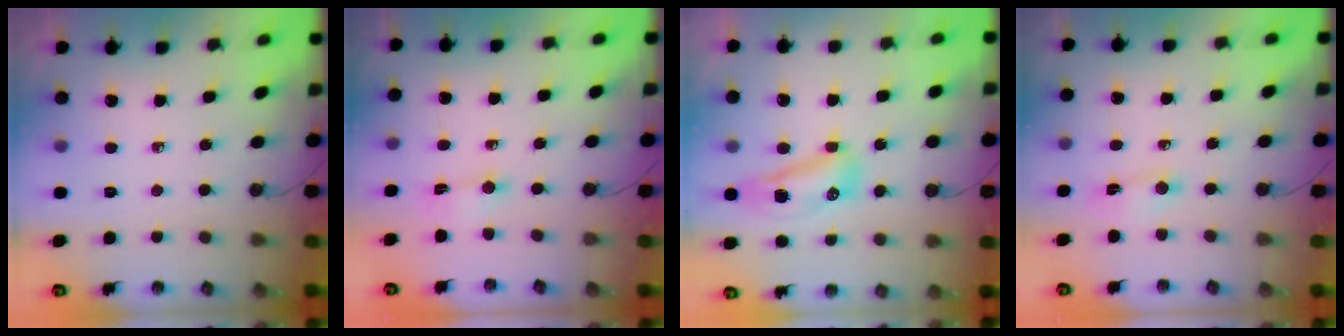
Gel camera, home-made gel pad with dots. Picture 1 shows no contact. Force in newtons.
{"total": 0.8, "press": 0.8, "slide": 0.2}
{"total": 11.0, "press": 9.8, "slide": 5.0}
{"total": 2.7, "press": 2.7, "slide": 0.3}